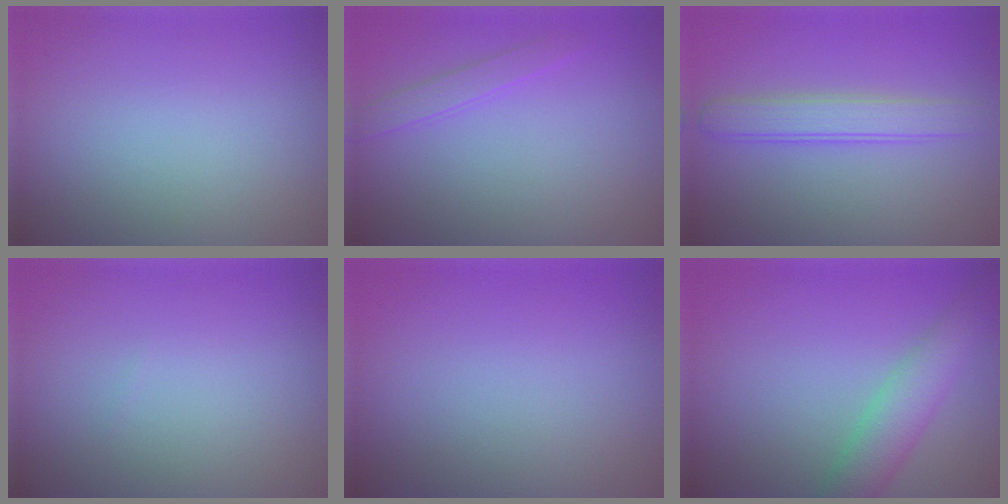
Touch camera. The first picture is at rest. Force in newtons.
{"total": 1.3, "press": 1.3, "slide": 0.1}
{"total": 2.9, "press": 2.9, "slide": 0.1}
{"total": 0.0}
{"total": 0.0}
{"total": 4.3, "press": 4.3, "slide": 0.2}